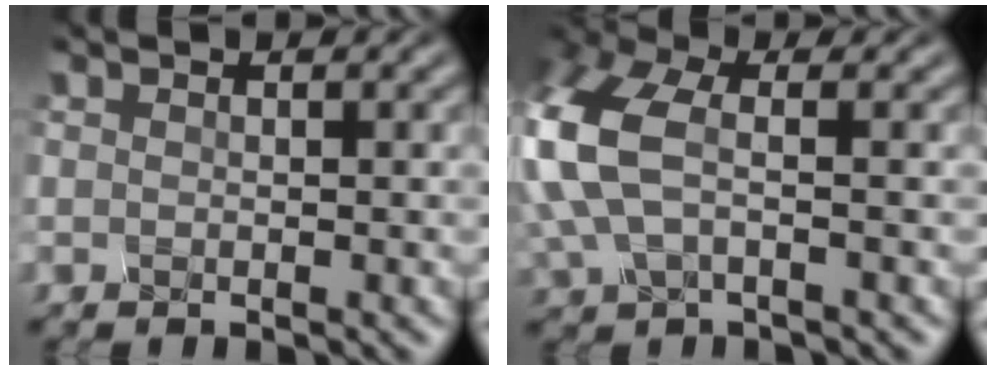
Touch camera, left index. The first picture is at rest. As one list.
[{"total": 5.2, "force": [1.1, 2.6, 4.4], "torque": [-0.147, 0.012, 0.023]}]